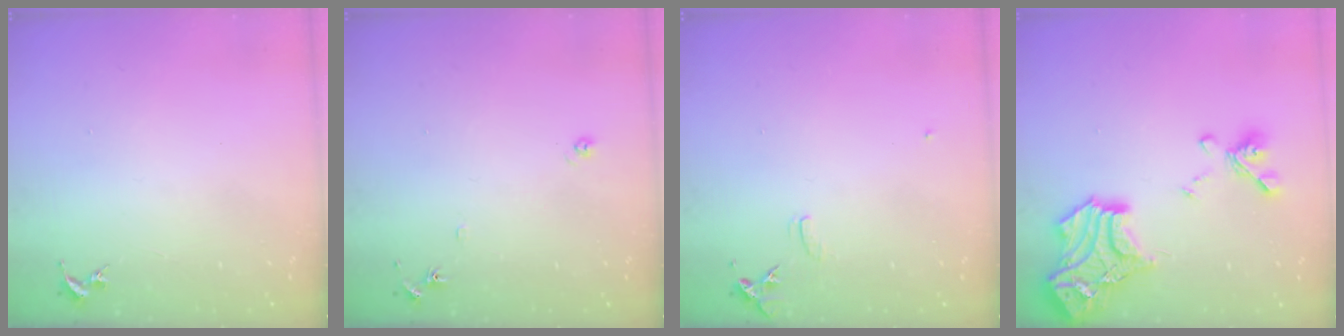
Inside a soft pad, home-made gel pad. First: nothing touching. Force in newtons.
{"total": 5.8, "press": 5.8, "slide": 0.6}
{"total": 6.3, "press": 6.2, "slide": 0.7}
{"total": 22.9, "press": 22.8, "slide": 2.3}